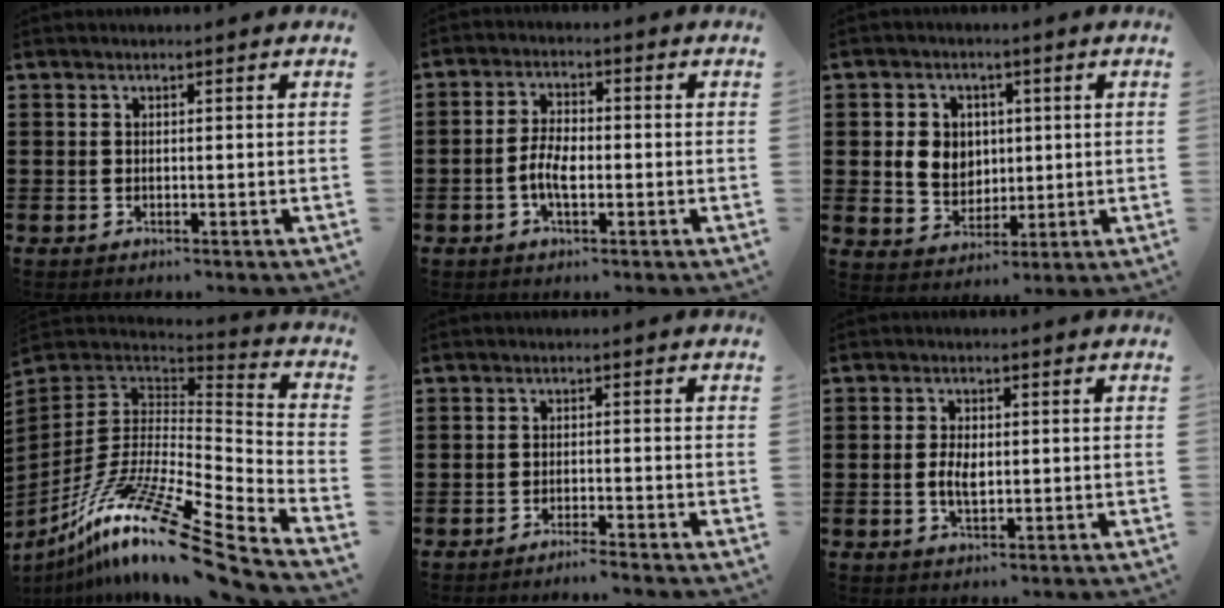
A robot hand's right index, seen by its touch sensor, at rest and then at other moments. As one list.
[{"total": 4.8, "force": [-1.4, 2.2, 4.0], "torque": [-0.098, -0.003, -0.032]}, {"total": 5.7, "force": [0.8, 5.1, 2.4], "torque": [-0.057, 0.014, 0.013]}, {"total": 16.4, "force": [-11.1, 2.2, 11.8], "torque": [-0.229, 0.020, -0.207]}, {"total": 1.8, "force": [-1.7, -0.3, 0.5], "torque": [-0.009, 0.002, -0.034]}, {"total": 3.6, "force": [-0.2, 1.8, 3.1], "torque": [-0.067, 0.001, -0.006]}]